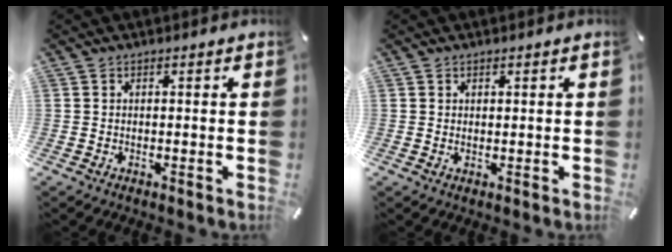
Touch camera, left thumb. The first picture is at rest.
{"total": 0.7, "force": [0.5, 0.3, 0.3], "torque": [-0.007, -0.002, 0.010]}